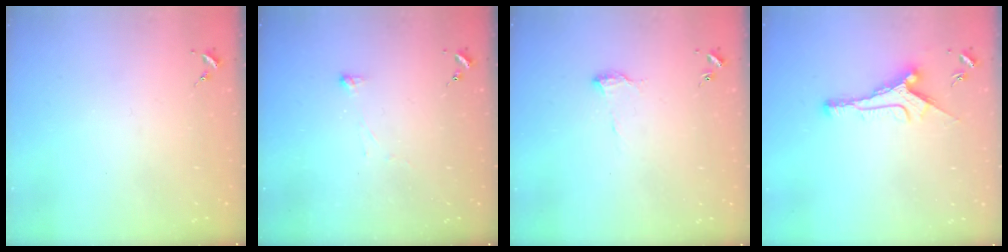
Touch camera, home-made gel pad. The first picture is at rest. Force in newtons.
{"total": 2.9, "press": 2.8, "slide": 0.4}
{"total": 6.9, "press": 6.9, "slide": 0.6}
{"total": 10.6, "press": 10.6, "slide": 0.3}